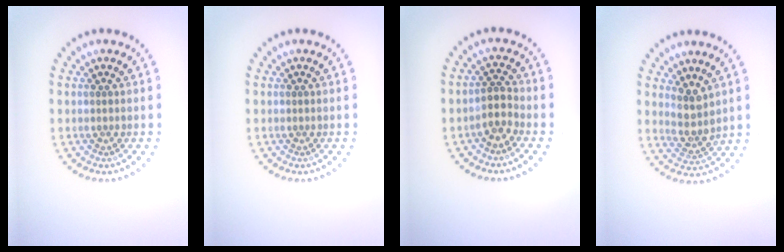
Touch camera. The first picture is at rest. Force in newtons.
{"total": 0.0}
{"total": 2.3, "press": 1.9, "slide": 1.3}
{"total": 2.9, "press": 2.4, "slide": 1.7}